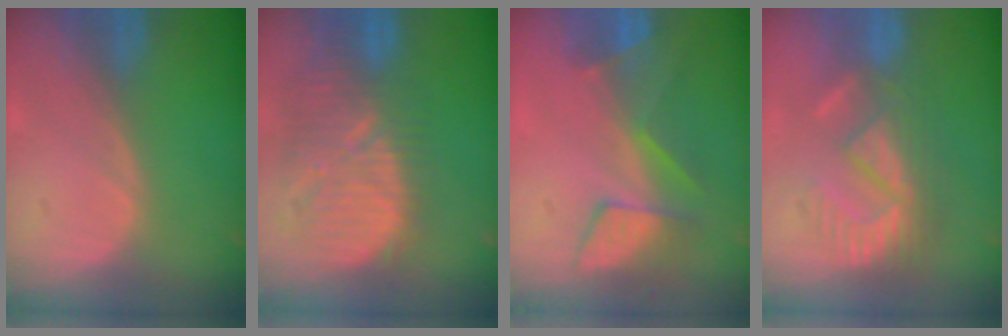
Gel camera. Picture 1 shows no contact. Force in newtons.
{"total": 12.2, "press": 11.3, "slide": 4.5}
{"total": 8.6, "press": 7.2, "slide": 4.7}
{"total": 9.5, "press": 8.1, "slide": 5.0}